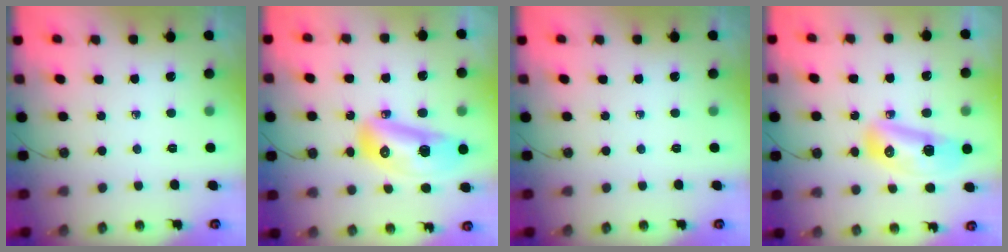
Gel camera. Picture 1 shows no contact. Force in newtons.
{"total": 15.2, "press": 15.1, "slide": 1.8}
{"total": 0.0}
{"total": 13.0, "press": 12.9, "slide": 1.6}